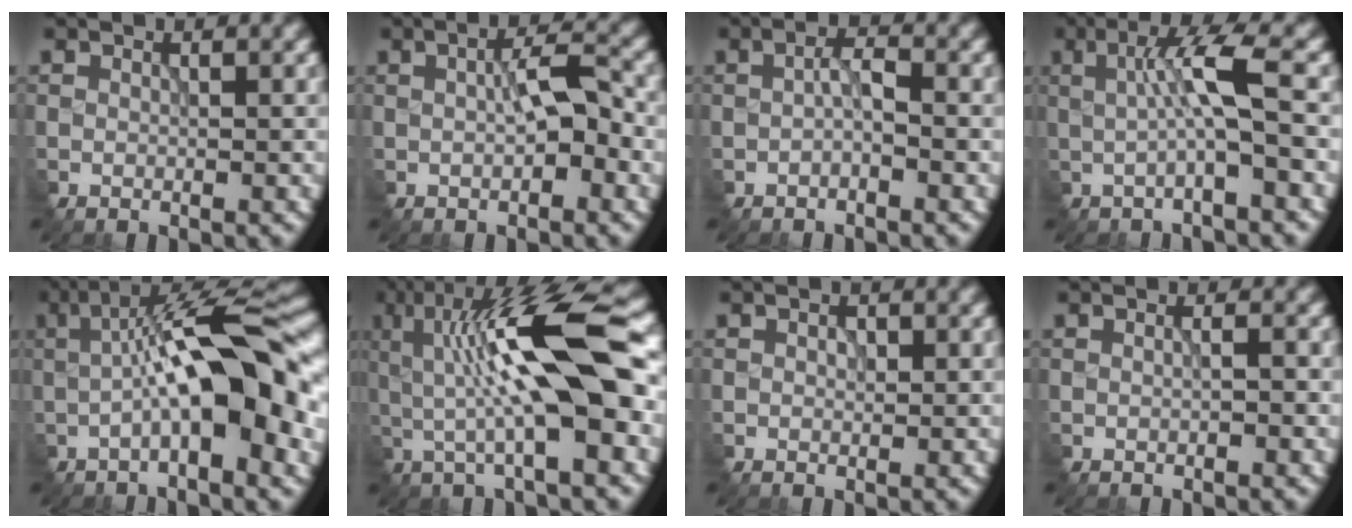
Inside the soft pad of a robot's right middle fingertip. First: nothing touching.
{"total": 3.8, "force": [-0.4, 1.3, 3.6], "torque": [-0.067, 0.006, -0.006]}
{"total": 1.9, "force": [-0.6, 0.7, 1.7], "torque": [-0.034, 0.005, -0.014]}
{"total": 4.2, "force": [0.0, 0.5, 4.2], "torque": [-0.079, 0.006, 0.001]}
{"total": 12.1, "force": [-0.6, 3.5, 11.6], "torque": [-0.175, 0.026, -0.017]}
{"total": 11.6, "force": [0.9, 2.9, 11.2], "torque": [-0.192, 0.020, 0.008]}
{"total": 0.7, "force": [0.0, 0.6, 0.4], "torque": [-0.008, -0.003, 0.001]}
{"total": 0.9, "force": [-0.3, 0.1, 0.8], "torque": [-0.016, -0.003, -0.004]}